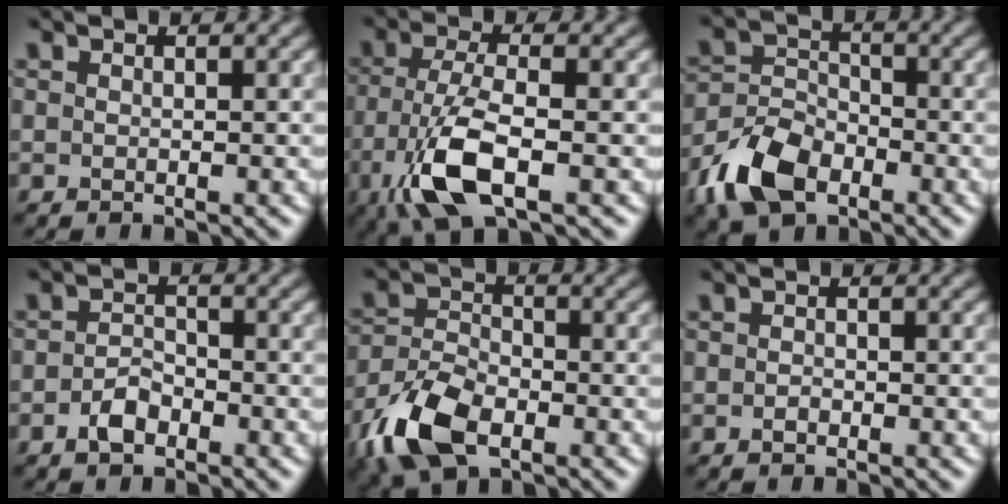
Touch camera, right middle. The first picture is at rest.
{"total": 6.8, "force": [-2.8, 2.5, 5.7], "torque": [-0.126, -0.005, -0.059]}
{"total": 6.7, "force": [-3.8, 4.0, 3.7], "torque": [-0.077, 0.000, -0.080]}
{"total": 2.2, "force": [-1.3, 1.3, 1.3], "torque": [-0.024, 0.004, -0.026]}
{"total": 7.3, "force": [-4.0, 4.0, 4.7], "torque": [-0.108, -0.005, -0.086]}
{"total": 0.6, "force": [-0.3, 0.4, 0.4], "torque": [-0.007, -0.001, -0.005]}